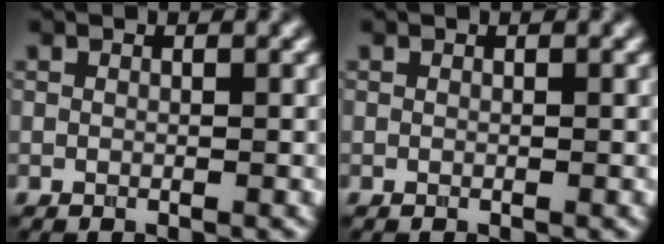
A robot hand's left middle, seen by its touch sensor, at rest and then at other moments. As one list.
[{"total": 0.0}]